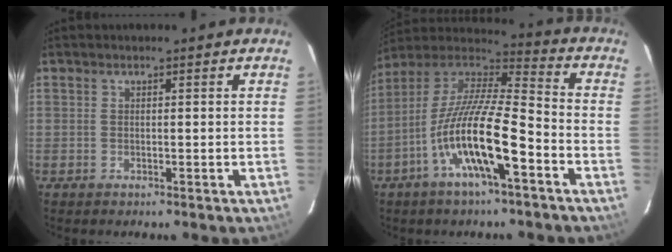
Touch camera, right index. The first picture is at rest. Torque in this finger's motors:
{"motor_torque": [1.38, -0.76, 1.05, 0.21]}